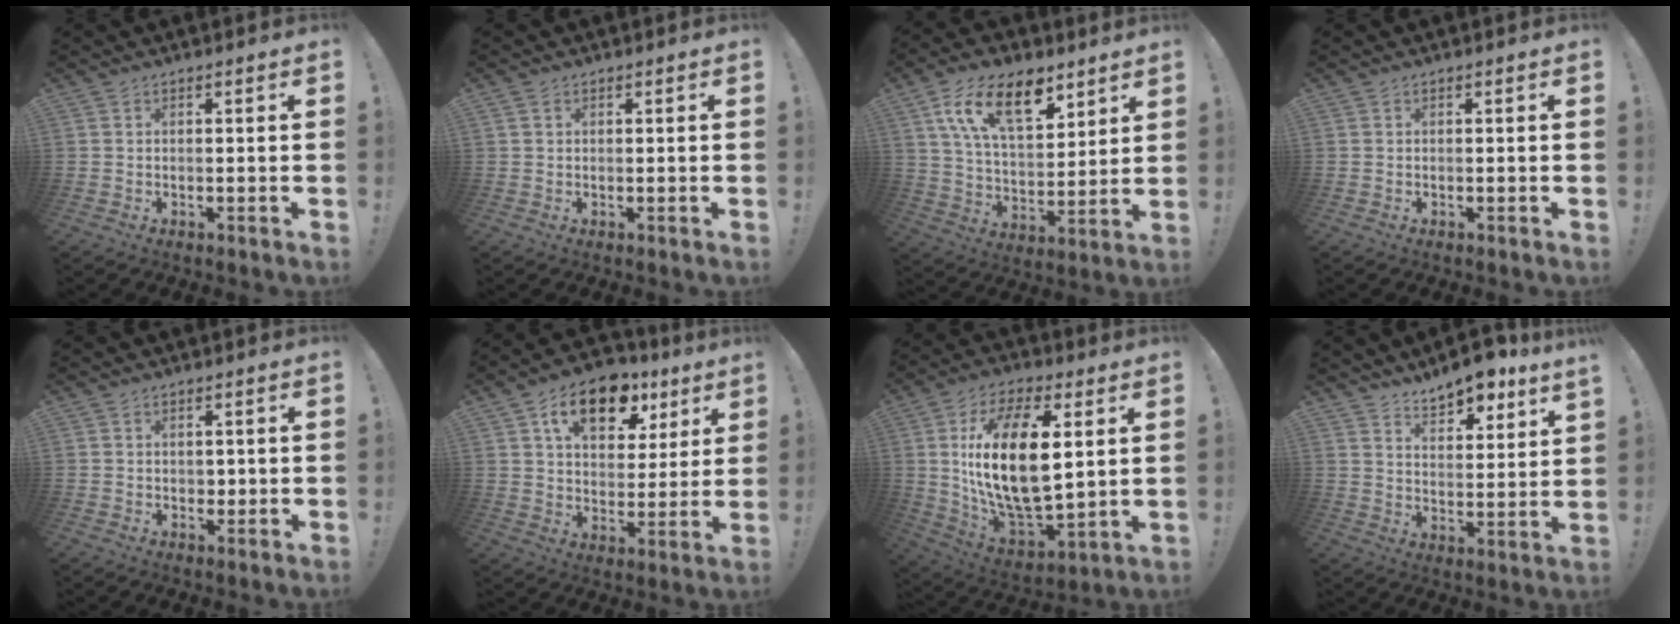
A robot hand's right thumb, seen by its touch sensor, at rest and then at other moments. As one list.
[{"total": 1.1, "force": [0.6, 0.9, 0.3], "torque": [0.002, -0.001, 0.010]}, {"total": 17.7, "force": [9.7, 8.8, 11.9], "torque": [-0.201, -0.037, 0.175]}, {"total": 0.0}, {"total": 1.6, "force": [0.4, 1.6, 0.4], "torque": [0.003, -0.001, 0.004]}, {"total": 16.2, "force": [8.9, 9.5, 9.6], "torque": [-0.145, -0.037, 0.157]}, {"total": 23.3, "force": [4.5, 11.3, 19.9], "torque": [-0.384, -0.022, 0.078]}, {"total": 8.9, "force": [7.8, 1.8, 3.8], "torque": [-0.061, -0.057, 0.139]}]